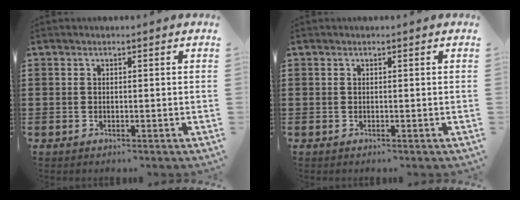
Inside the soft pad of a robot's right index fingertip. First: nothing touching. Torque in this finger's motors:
{"motor_torque": [0.27, 0.81, -0.02, -0.01]}